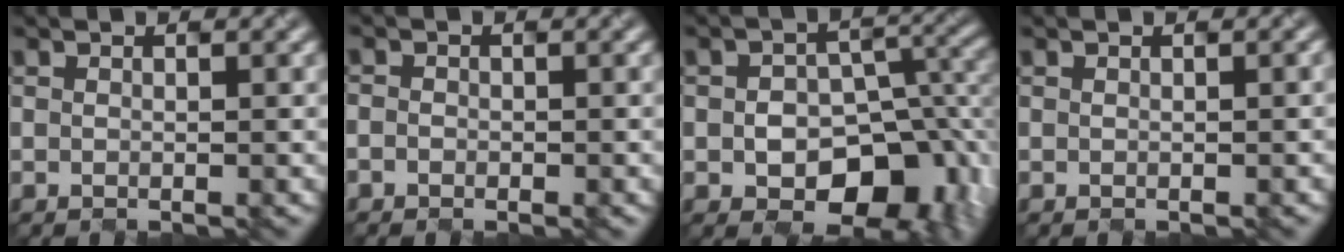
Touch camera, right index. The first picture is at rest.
{"total": 1.0, "force": [-1.0, 0.1, -0.3], "torque": [0.001, 0.002, -0.009]}
{"total": 10.1, "force": [-3.4, 6.0, 7.4], "torque": [-0.105, -0.004, -0.038]}
{"total": 0.5, "force": [0.0, 0.1, 0.5], "torque": [-0.005, 0.000, -0.001]}